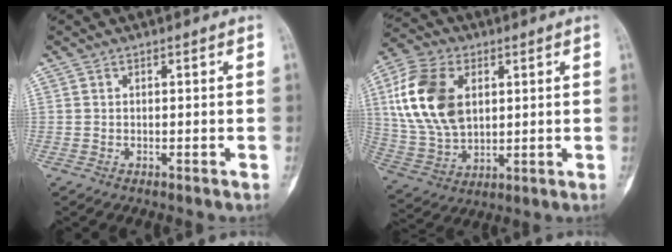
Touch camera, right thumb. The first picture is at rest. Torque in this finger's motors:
{"motor_torque": [-0.68, 2.00, 1.34, 1.02, 0.52]}